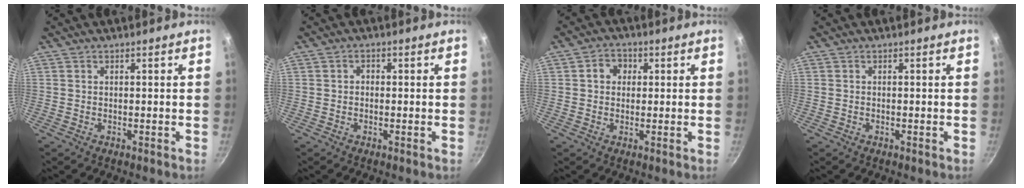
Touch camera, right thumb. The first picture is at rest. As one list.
[{"total": 1.3, "force": [-0.2, 1.1, 0.7], "torque": [-0.013, 0.006, -0.005]}, {"total": 4.0, "force": [0.8, 3.4, 1.9], "torque": [-0.007, 0.006, 0.006]}, {"total": 0.0}]